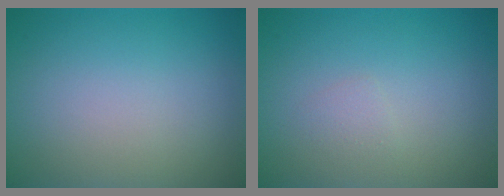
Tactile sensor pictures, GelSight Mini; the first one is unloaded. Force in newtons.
{"total": 0.8, "press": 0.8, "slide": 0.0}